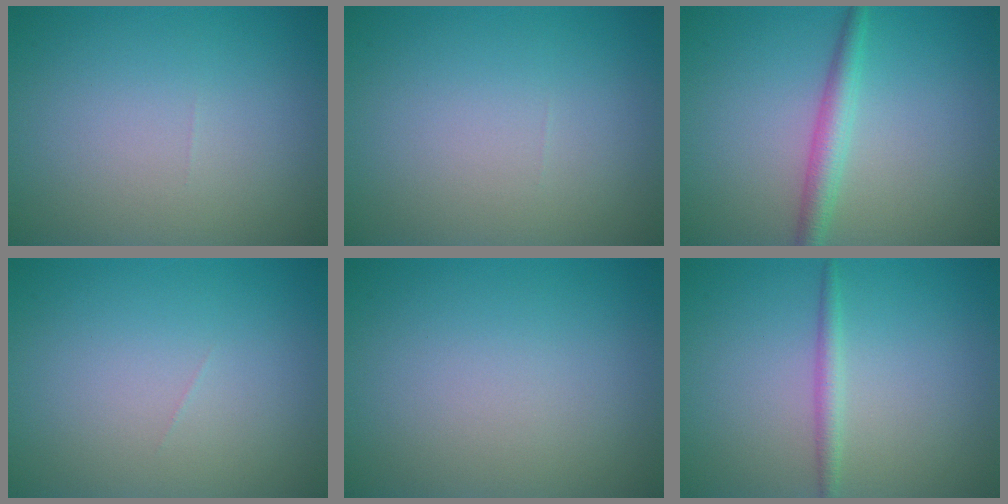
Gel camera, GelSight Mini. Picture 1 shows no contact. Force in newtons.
{"total": 0.0}
{"total": 2.6, "press": 2.6, "slide": 0.1}
{"total": 0.0}
{"total": 0.0}
{"total": 1.5, "press": 1.5, "slide": 0.1}